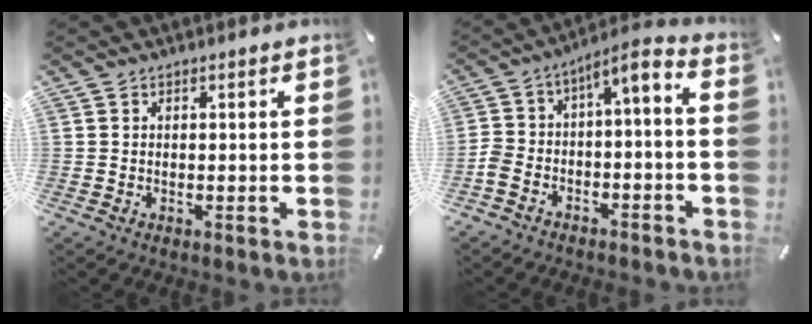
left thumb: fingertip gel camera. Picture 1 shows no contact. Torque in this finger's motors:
{"motor_torque": [0.02, 1.24, 0.32, 0.27, 0.13]}